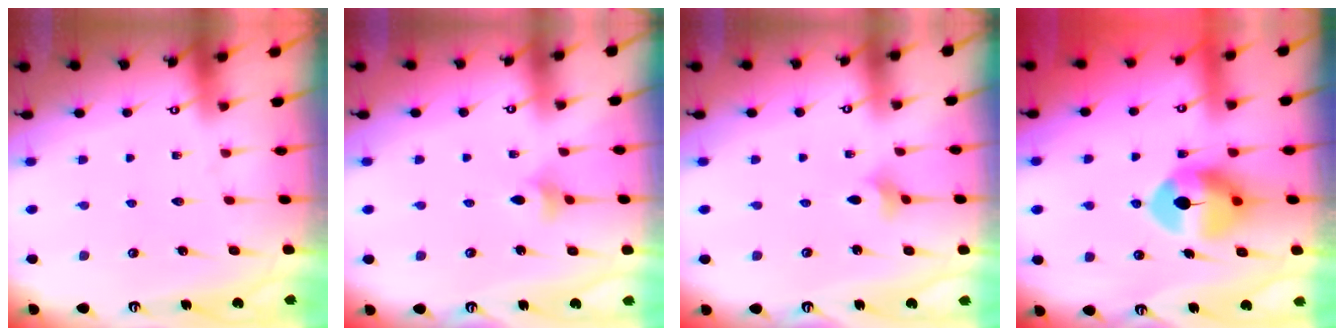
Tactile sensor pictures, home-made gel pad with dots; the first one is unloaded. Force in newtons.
{"total": 3.9, "press": 3.8, "slide": 0.8}
{"total": 2.4, "press": 2.3, "slide": 0.4}
{"total": 10.5, "press": 10.4, "slide": 1.0}